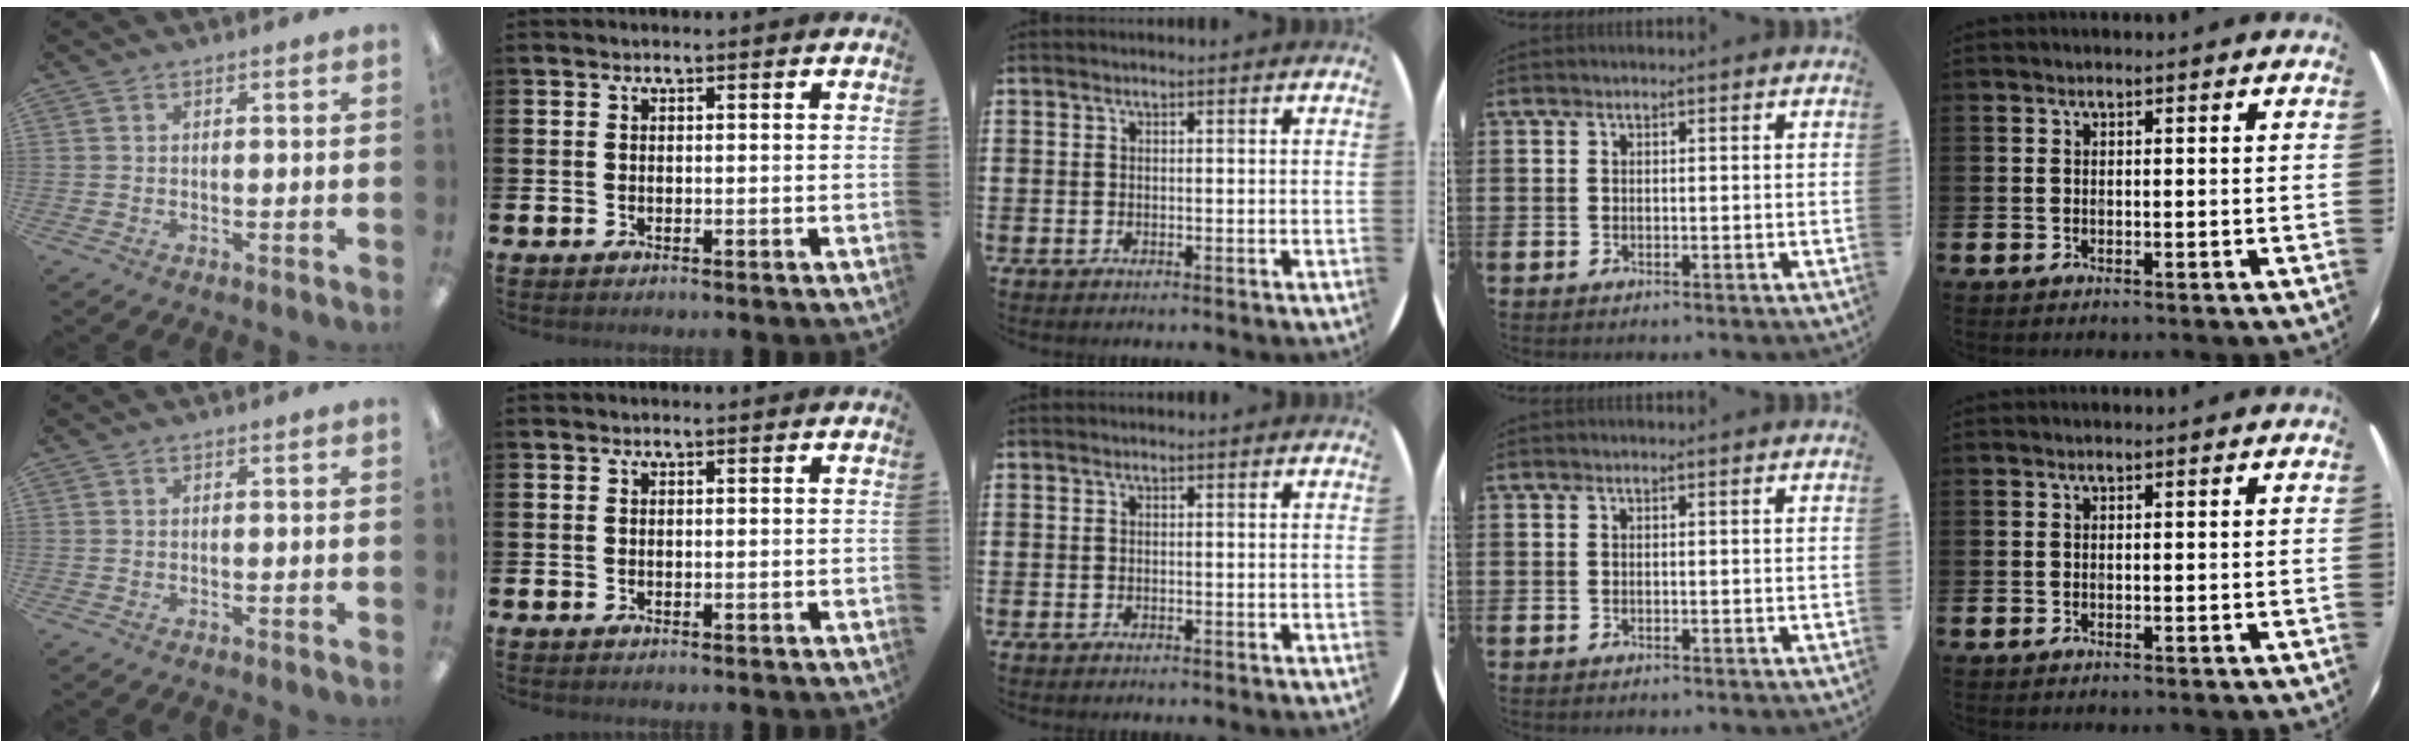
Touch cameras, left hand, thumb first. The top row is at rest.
{}